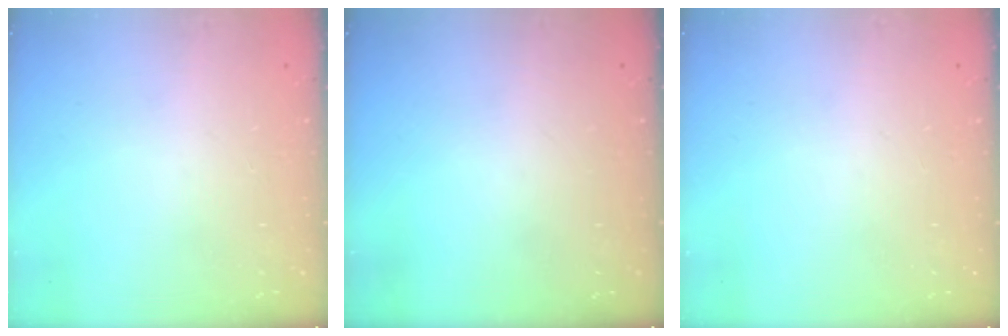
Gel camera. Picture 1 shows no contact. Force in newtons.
{"total": 0.0}
{"total": 0.0}